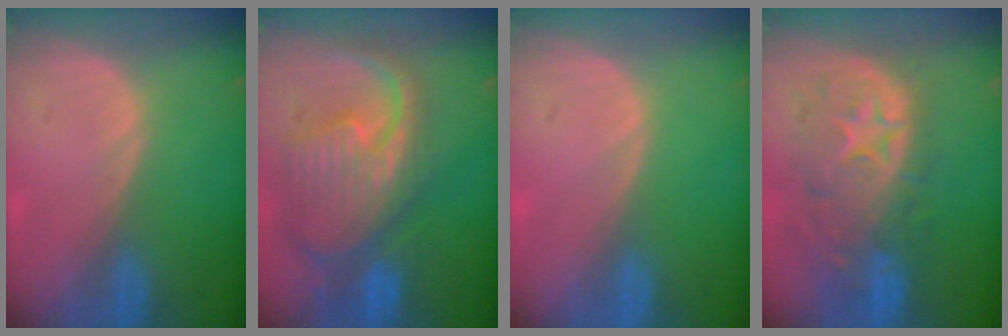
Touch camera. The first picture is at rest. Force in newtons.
{"total": 12.2, "press": 10.5, "slide": 6.2}
{"total": 0.0}
{"total": 11.1, "press": 9.8, "slide": 5.2}